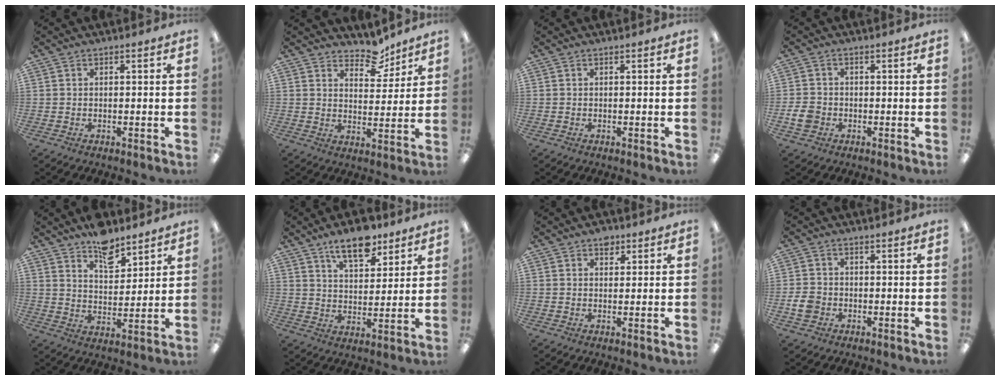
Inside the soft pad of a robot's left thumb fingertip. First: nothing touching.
{"total": 7.6, "force": [6.4, 3.5, 2.4], "torque": [-0.019, -0.045, 0.111]}
{"total": 0.0}
{"total": 4.0, "force": [-1.1, 3.4, 1.8], "torque": [-0.033, 0.000, -0.023]}
{"total": 9.1, "force": [7.3, 4.2, 3.2], "torque": [-0.032, -0.049, 0.129]}
{"total": 11.3, "force": [8.1, 5.0, 6.1], "torque": [-0.082, -0.044, 0.138]}
{"total": 2.9, "force": [1.8, 1.9, 1.3], "torque": [-0.003, -0.005, 0.028]}
{"total": 4.0, "force": [-1.0, 3.4, 1.8], "torque": [-0.035, 0.007, -0.018]}